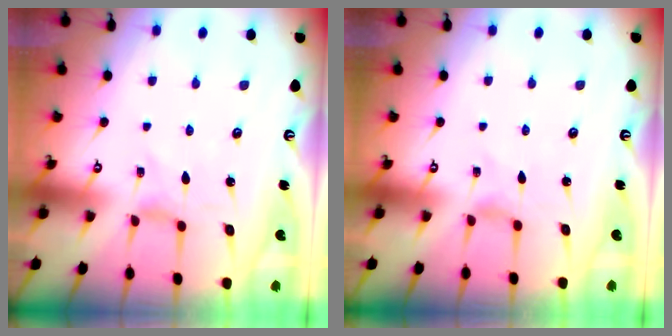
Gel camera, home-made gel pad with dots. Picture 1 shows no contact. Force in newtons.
{"total": 0.0}